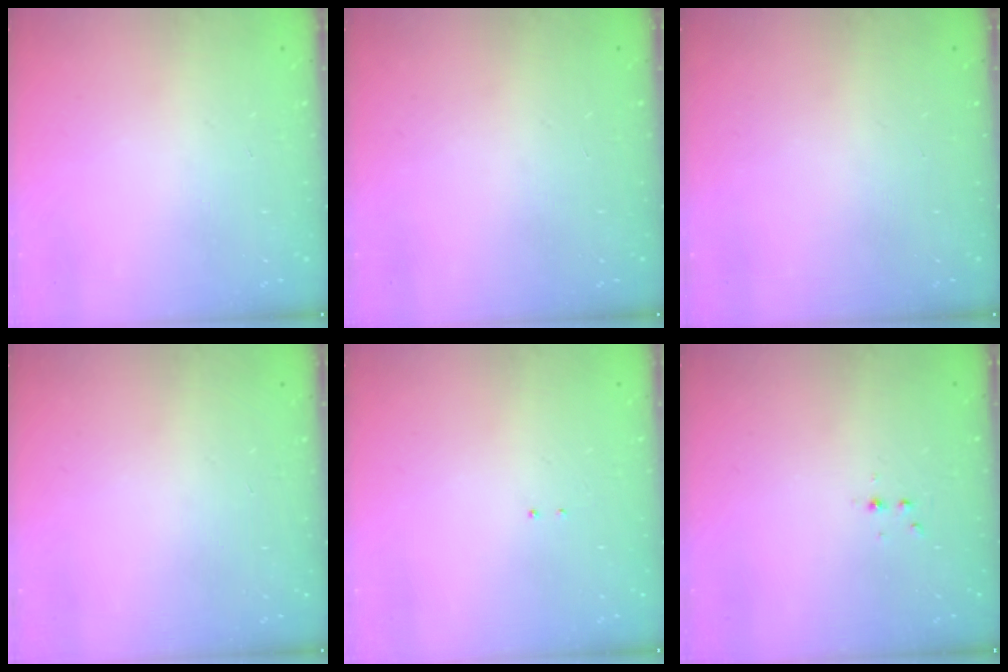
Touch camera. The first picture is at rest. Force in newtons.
{"total": 0.0}
{"total": 0.0}
{"total": 0.0}
{"total": 1.3, "press": 1.2, "slide": 0.6}
{"total": 3.0, "press": 2.6, "slide": 1.5}